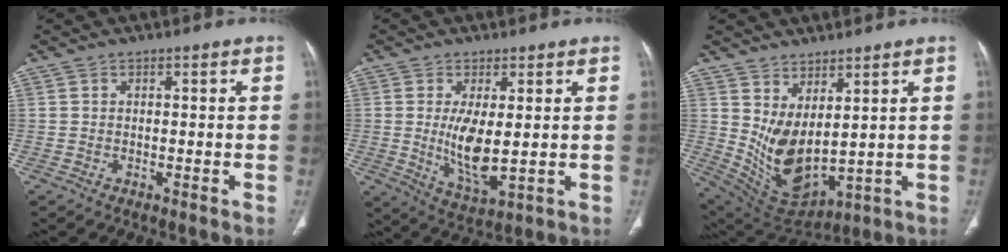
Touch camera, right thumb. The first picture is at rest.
{"total": 8.6, "force": [0.4, 3.1, 8.0], "torque": [-0.152, -0.027, 0.021]}
{"total": 11.5, "force": [3.3, 5.4, 9.6], "torque": [-0.173, -0.040, 0.092]}